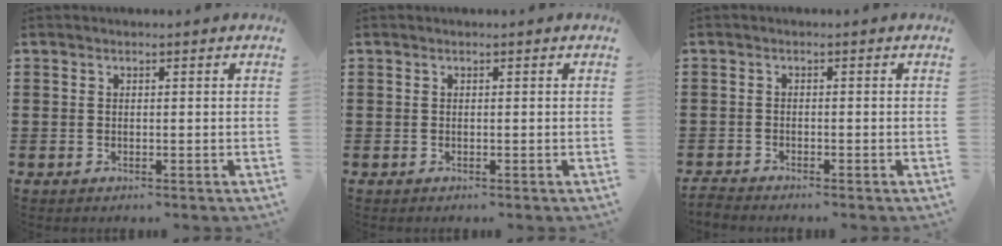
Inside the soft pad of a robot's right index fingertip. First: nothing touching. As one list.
[{"total": 0.0}, {"total": 1.3, "force": [-1.3, 0.0, -0.1], "torque": [-0.001, 0.002, -0.028]}]